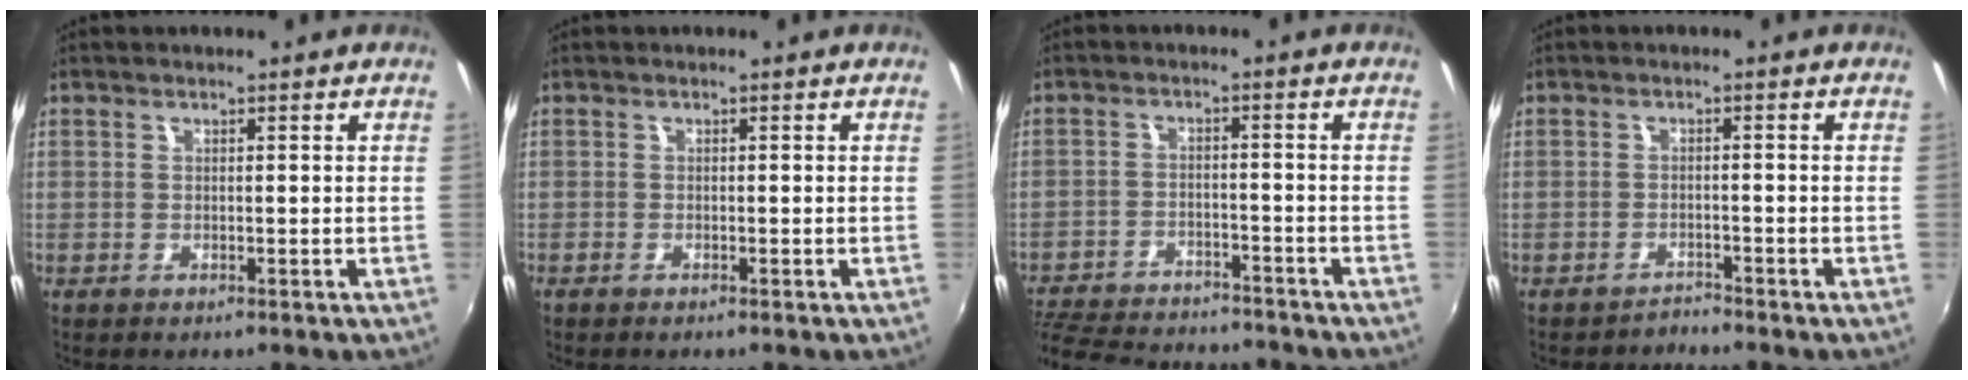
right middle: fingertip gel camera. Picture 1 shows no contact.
{"total": 0.5, "force": [-0.5, 0.1, 0.2], "torque": [-0.003, -0.004, -0.012]}
{"total": 18.7, "force": [-16.2, 5.6, 7.5], "torque": [-0.175, -0.012, -0.237]}
{"total": 1.6, "force": [-1.5, -0.1, -0.3], "torque": [0.003, 0.000, -0.027]}